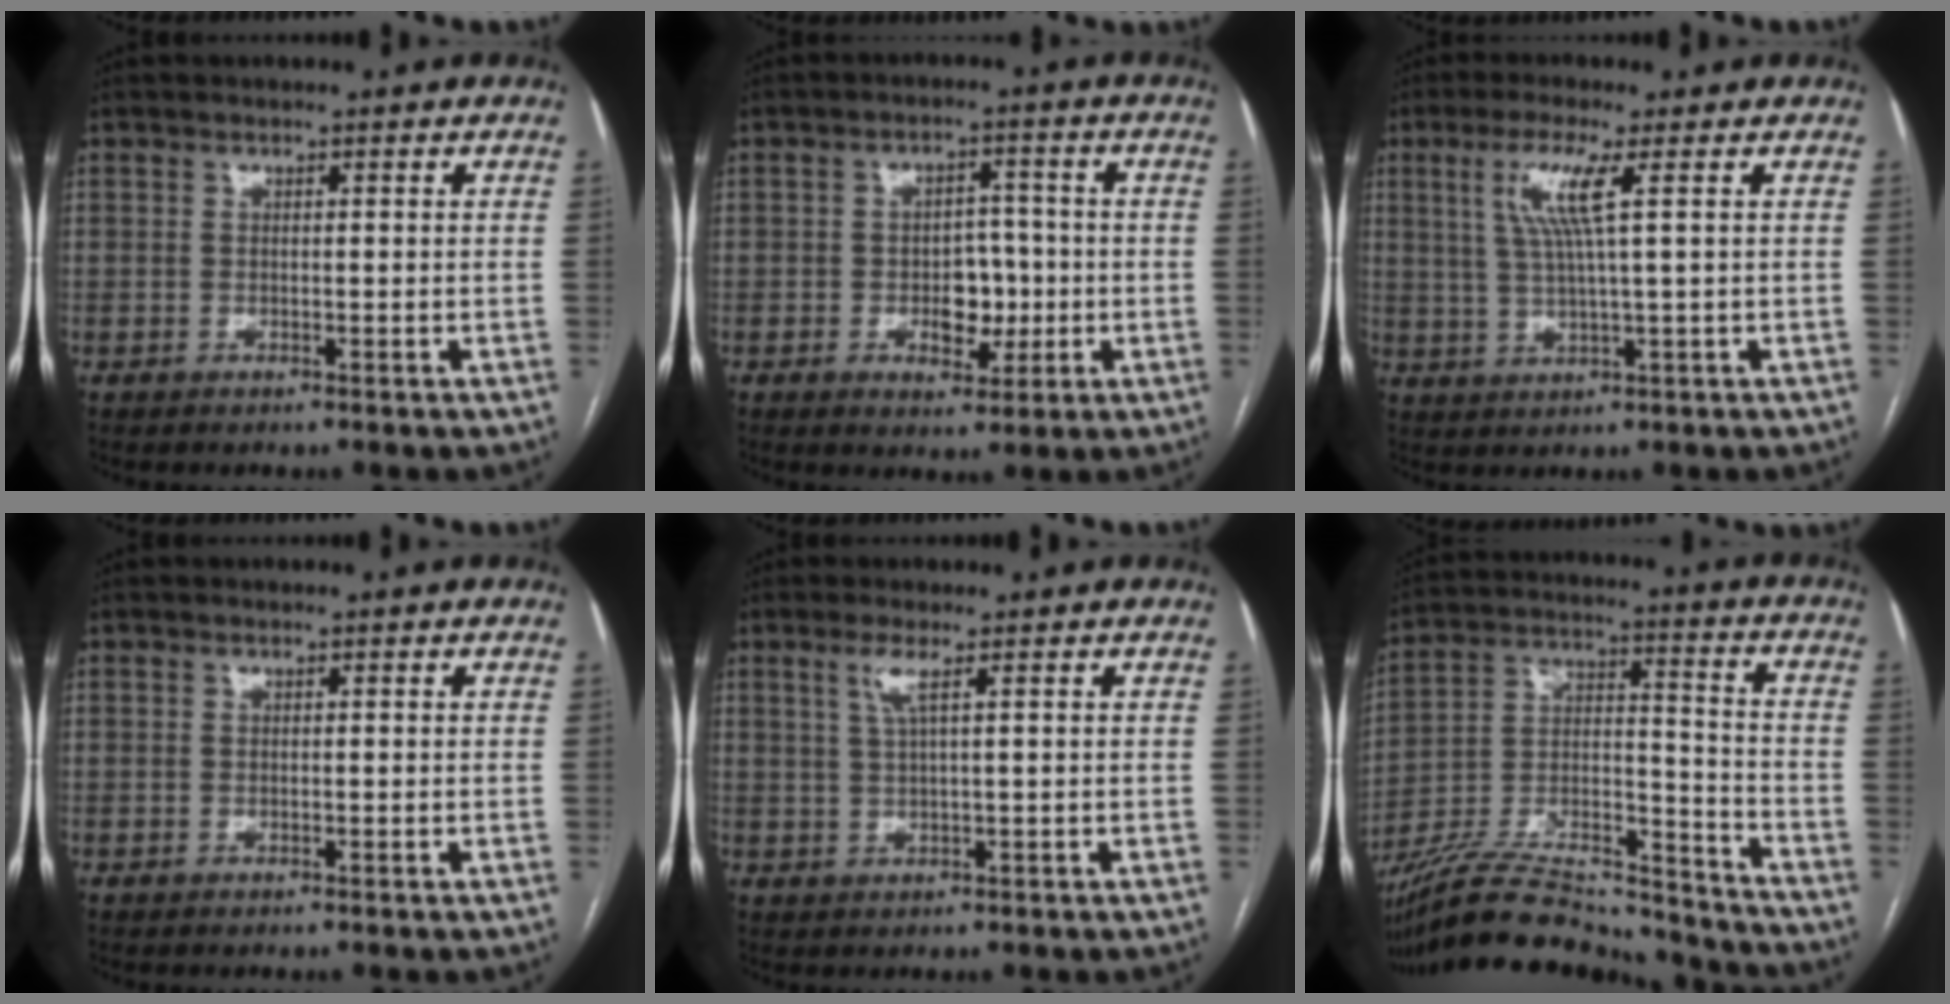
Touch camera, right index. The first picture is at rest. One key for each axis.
{"total": 6.1, "fx": -1.3, "fy": 3.8, "fz": 4.6, "tx": -0.066, "ty": 0.013, "tz": -0.012}
{"total": 6.5, "fx": 1.9, "fy": -0.3, "fz": 6.2, "tx": -0.131, "ty": 0.007, "tz": 0.043}
{"total": 0.0}
{"total": 2.8, "fx": 1.2, "fy": -0.1, "fz": 2.5, "tx": -0.059, "ty": 0.002, "tz": 0.026}
{"total": 24.4, "fx": -22.3, "fy": 4.5, "fz": 8.9, "tx": -0.179, "ty": 0.004, "tz": -0.363}